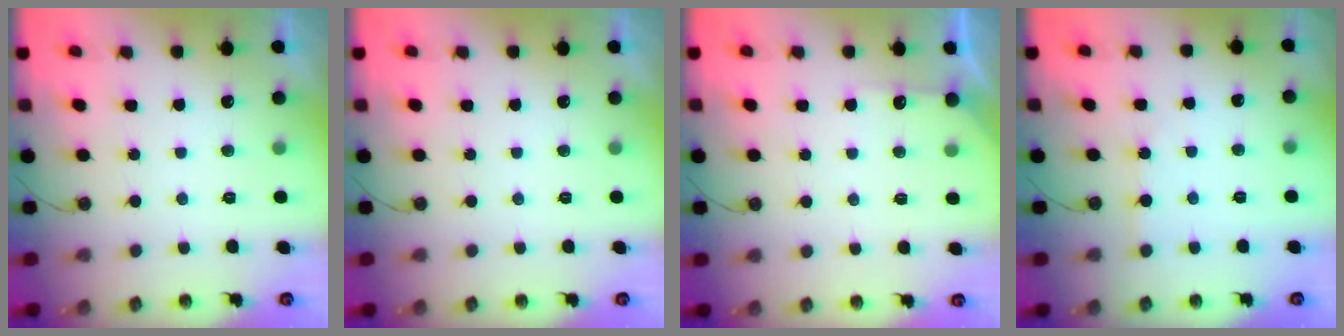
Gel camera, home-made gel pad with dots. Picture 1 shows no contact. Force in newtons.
{"total": 0.0}
{"total": 4.2, "press": 4.2, "slide": 0.6}
{"total": 2.3, "press": 2.3, "slide": 0.3}